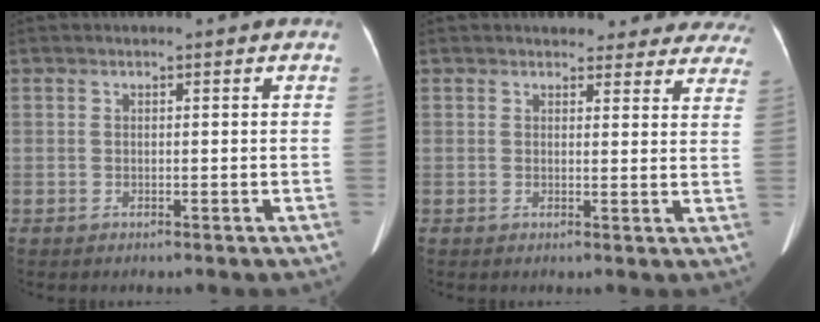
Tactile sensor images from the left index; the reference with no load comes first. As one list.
[{"total": 13.3, "force": [12.2, 4.5, 2.6], "torque": [0.016, -0.015, 0.111]}]